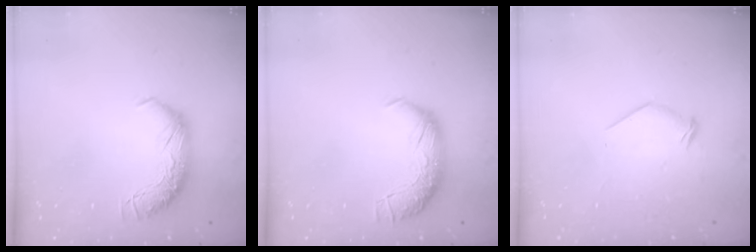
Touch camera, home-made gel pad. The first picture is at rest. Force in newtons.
{"total": 2.5, "press": 1.2, "slide": 2.2}
{"total": 7.1, "press": 7.0, "slide": 0.8}